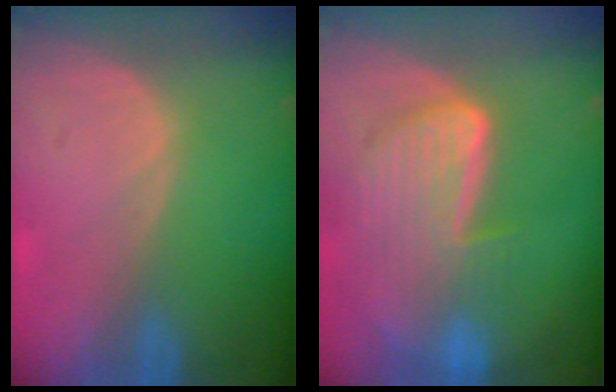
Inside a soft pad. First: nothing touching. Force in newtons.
{"total": 9.1, "press": 8.0, "slide": 4.3}